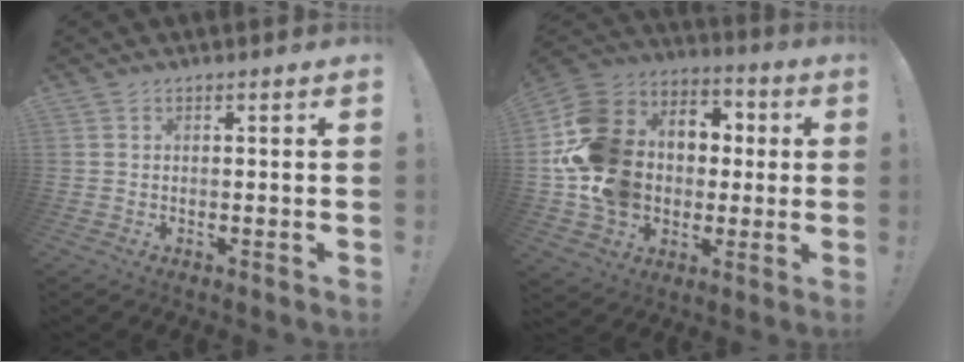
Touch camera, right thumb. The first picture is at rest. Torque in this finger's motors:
{"motor_torque": [2.60, 2.40, 2.14, -0.46, 0.65]}